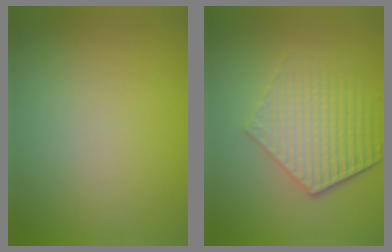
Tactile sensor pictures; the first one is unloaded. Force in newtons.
{"total": 5.9, "press": 4.3, "slide": 4.0}